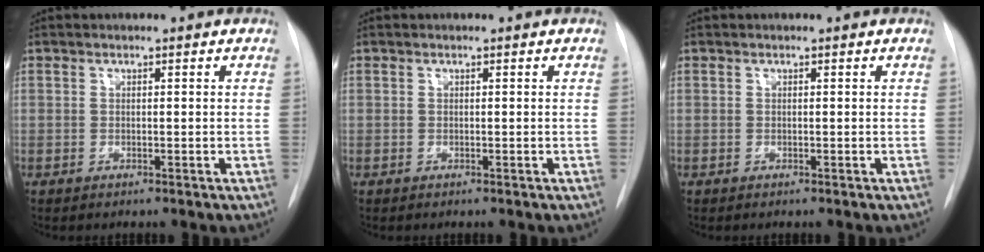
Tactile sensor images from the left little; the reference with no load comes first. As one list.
[{"total": 0.0}, {"total": 0.0}]